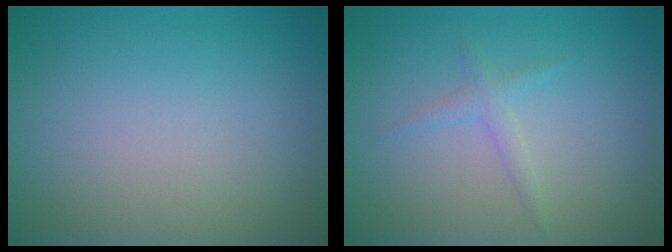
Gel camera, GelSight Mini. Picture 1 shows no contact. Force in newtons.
{"total": 1.2, "press": 1.2, "slide": 0.0}